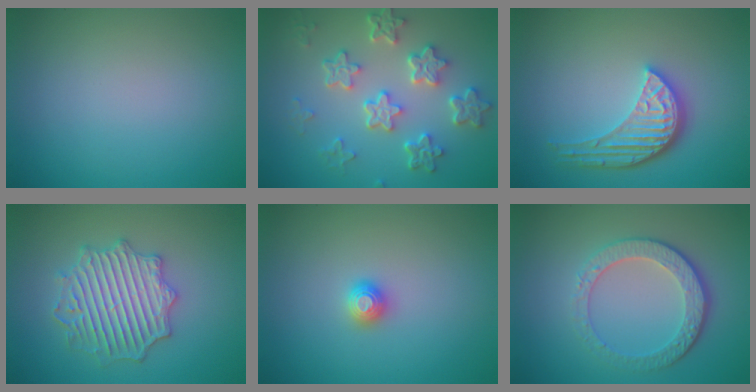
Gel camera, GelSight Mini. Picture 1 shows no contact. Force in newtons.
{"total": 5.6, "press": 4.3, "slide": 3.6}
{"total": 4.7, "press": 3.7, "slide": 3.0}
{"total": 4.7, "press": 4.6, "slide": 0.9}
{"total": 1.2, "press": 1.2, "slide": 0.1}
{"total": 4.7, "press": 3.4, "slide": 3.3}